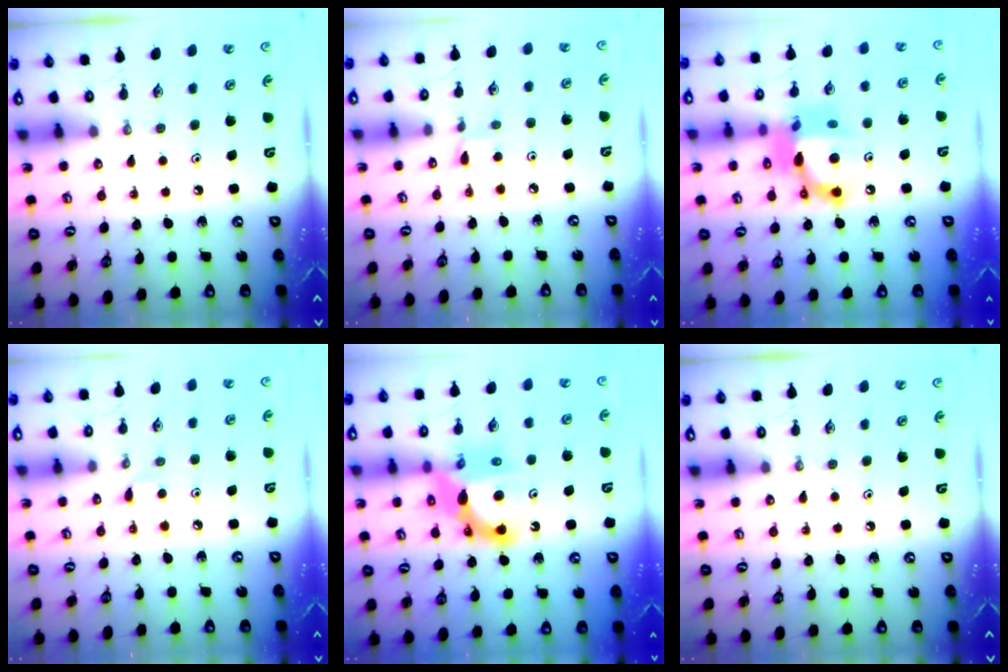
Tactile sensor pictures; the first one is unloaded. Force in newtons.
{"total": 2.8, "press": 2.7, "slide": 0.4}
{"total": 13.5, "press": 13.4, "slide": 1.4}
{"total": 4.1, "press": 4.0, "slide": 0.4}
{"total": 12.4, "press": 12.2, "slide": 2.4}
{"total": 0.0}